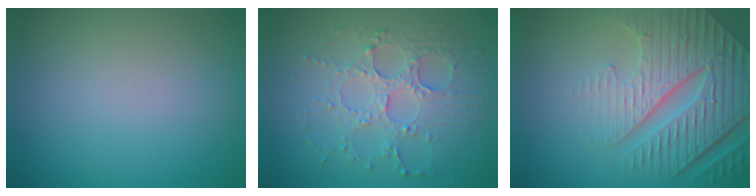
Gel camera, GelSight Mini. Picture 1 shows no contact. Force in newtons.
{"total": 4.2, "press": 3.6, "slide": 2.1}
{"total": 8.3, "press": 6.0, "slide": 5.8}